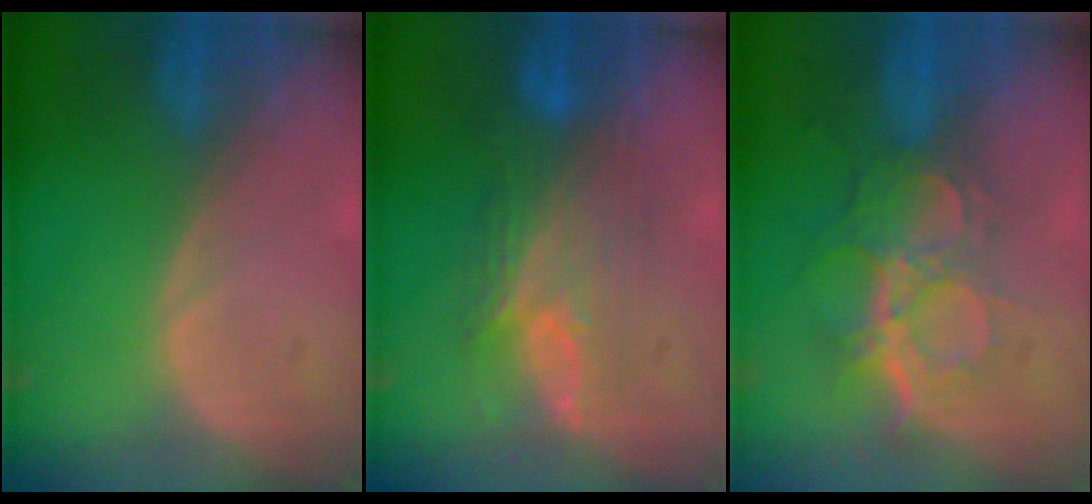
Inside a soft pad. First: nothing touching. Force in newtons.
{"total": 7.5, "press": 7.4, "slide": 1.4}
{"total": 9.4, "press": 8.0, "slide": 5.0}